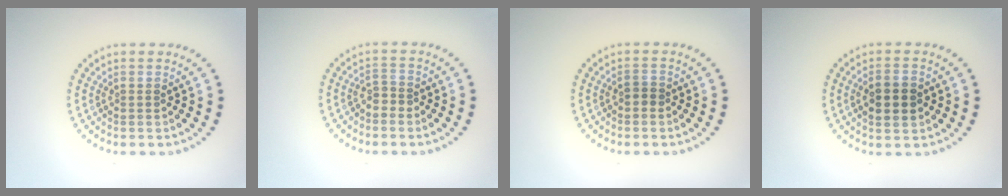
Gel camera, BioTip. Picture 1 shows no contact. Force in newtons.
{"total": 1.1, "press": 0.7, "slide": 0.8}
{"total": 0.8, "press": 0.8, "slide": 0.3}
{"total": 3.2, "press": 3.2, "slide": 0.1}